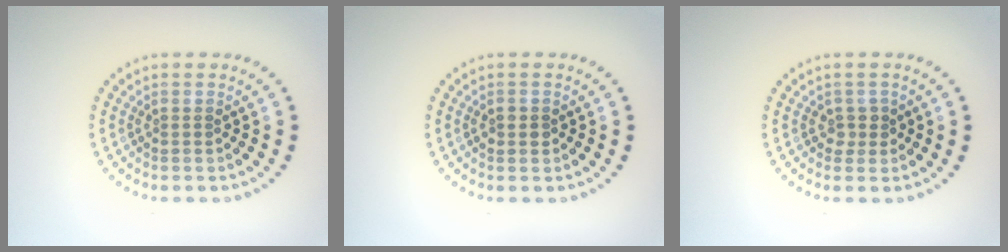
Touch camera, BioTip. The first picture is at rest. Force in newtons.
{"total": 1.1, "press": 1.1, "slide": 0.3}
{"total": 1.3, "press": 1.1, "slide": 0.7}